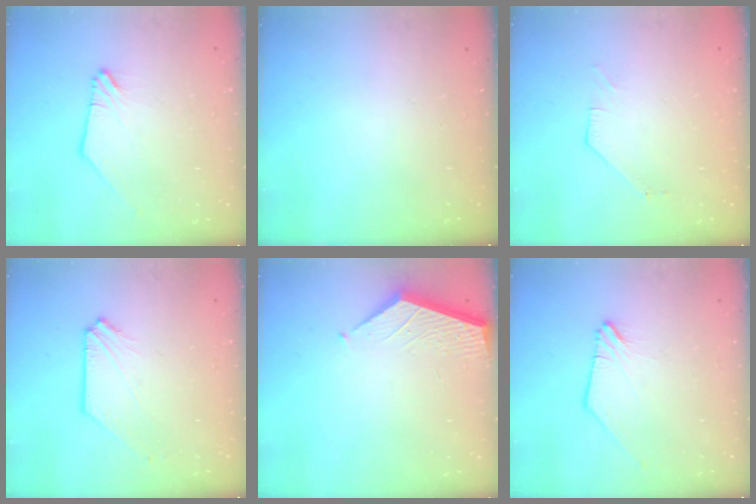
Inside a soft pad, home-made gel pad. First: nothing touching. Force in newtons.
{"total": 0.0}
{"total": 1.0, "press": 0.9, "slide": 0.2}
{"total": 1.0, "press": 1.0, "slide": 0.1}
{"total": 2.6, "press": 2.6, "slide": 0.3}
{"total": 0.0}